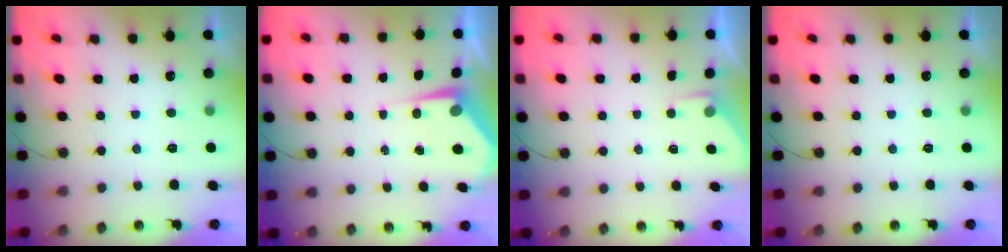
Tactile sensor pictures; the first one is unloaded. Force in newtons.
{"total": 4.4, "press": 4.4, "slide": 0.4}
{"total": 1.8, "press": 1.7, "slide": 0.4}
{"total": 0.0}